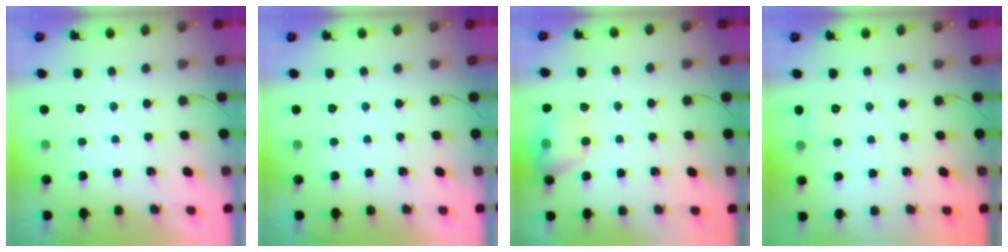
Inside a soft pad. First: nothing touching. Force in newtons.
{"total": 0.0}
{"total": 11.3, "press": 11.2, "slide": 1.7}
{"total": 5.4, "press": 5.2, "slide": 1.4}